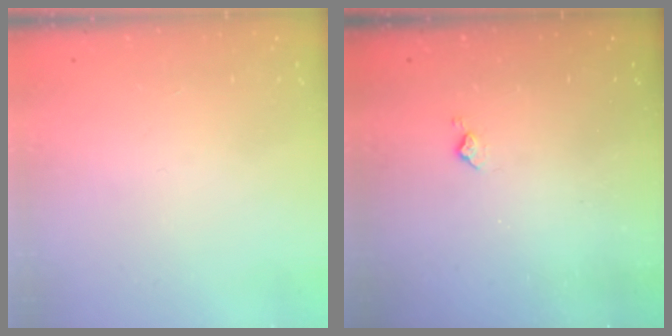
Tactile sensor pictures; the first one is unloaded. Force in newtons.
{"total": 3.8, "press": 3.7, "slide": 0.7}